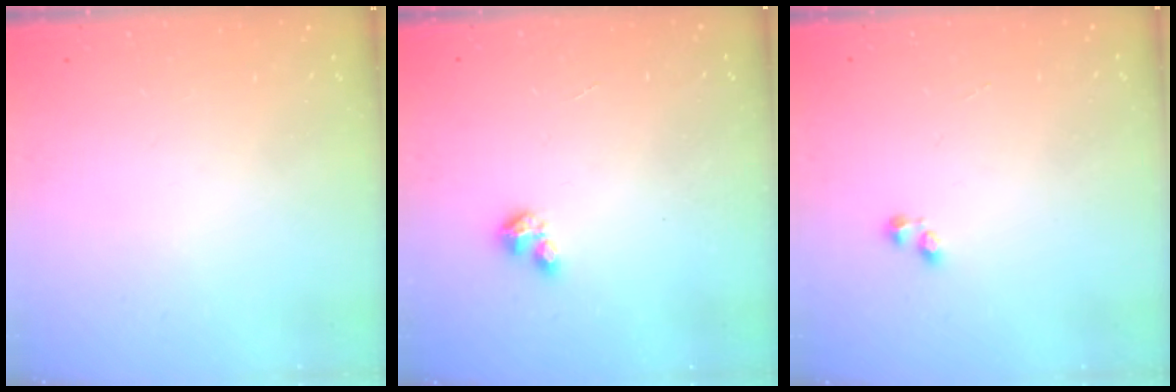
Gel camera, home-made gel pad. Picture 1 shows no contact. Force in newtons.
{"total": 1.8, "press": 1.7, "slide": 0.3}
{"total": 1.1, "press": 0.9, "slide": 0.7}